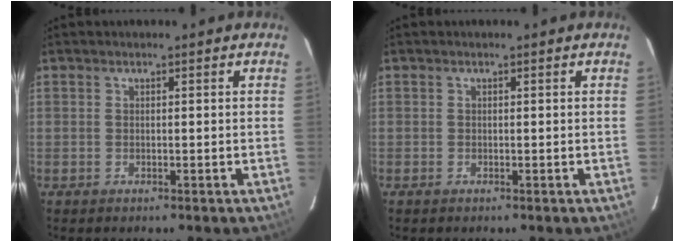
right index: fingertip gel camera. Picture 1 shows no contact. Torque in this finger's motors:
{"motor_torque": [-0.07, -0.05, 0.04, -0.01]}